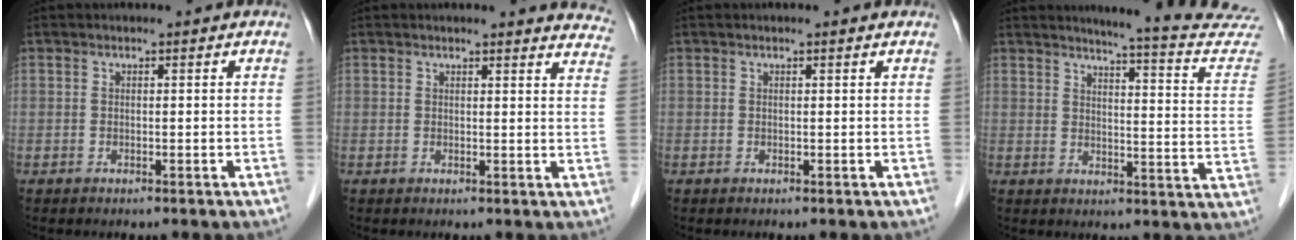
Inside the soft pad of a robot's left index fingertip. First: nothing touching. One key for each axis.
{"total": 9.2, "fx": 9.0, "fy": 1.3, "fz": 1.1, "tx": 0.023, "ty": -0.048, "tz": 0.058}
{"total": 0.5, "fx": 0.5, "fy": -0.1, "fz": 0.3, "tx": -0.012, "ty": 0.005, "tz": 0.008}
{"total": 17.8, "fx": 17.2, "fy": -0.5, "fz": 4.8, "tx": -0.052, "ty": -0.113, "tz": 0.177}